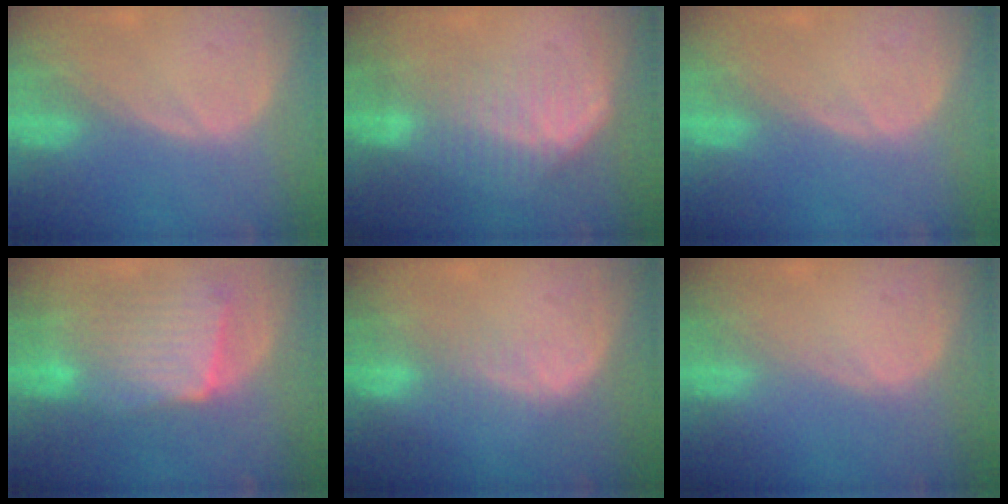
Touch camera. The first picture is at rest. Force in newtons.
{"total": 7.6, "press": 6.5, "slide": 3.9}
{"total": 0.0}
{"total": 10.2, "press": 9.0, "slide": 4.7}
{"total": 2.7, "press": 2.3, "slide": 1.5}
{"total": 0.0}